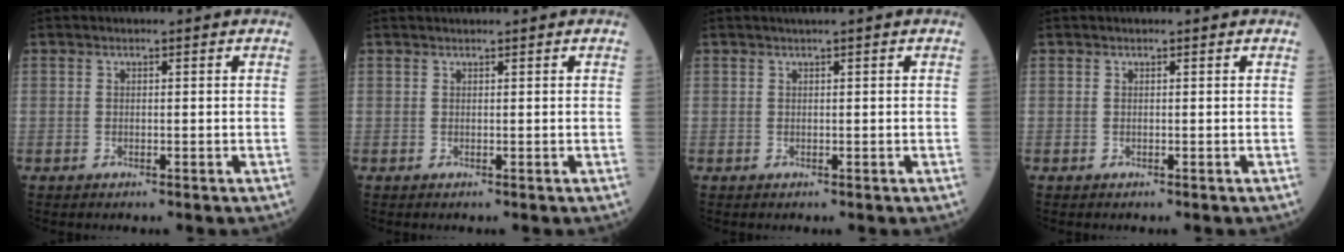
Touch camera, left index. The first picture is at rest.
{"total": 0.9, "force": [0.8, -0.2, 0.3], "torque": [-0.009, 0.012, 0.024]}
{"total": 0.7, "force": [0.4, -0.2, 0.5], "torque": [-0.014, 0.002, 0.012]}
{"total": 0.0}